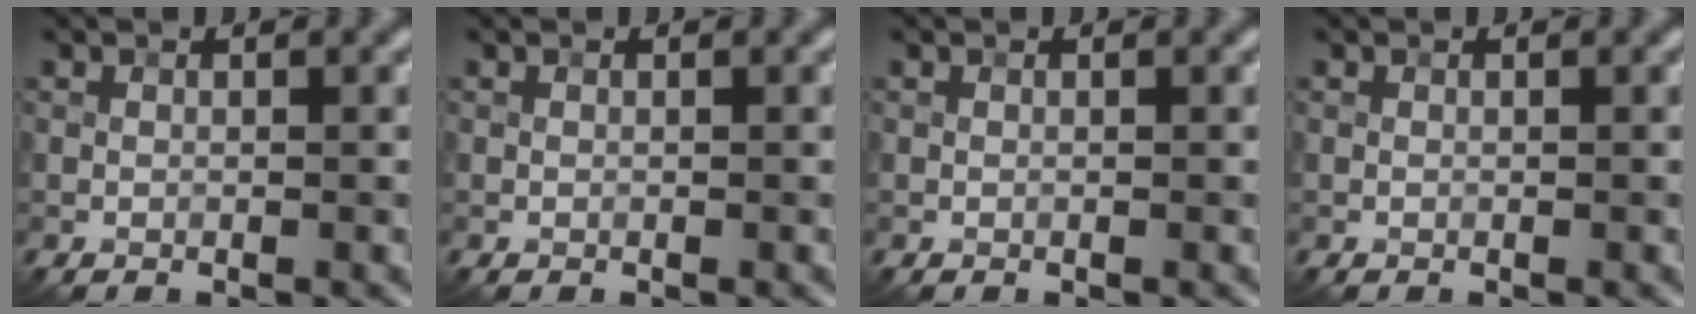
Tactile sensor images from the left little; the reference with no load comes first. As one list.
[{"total": 0.0}, {"total": 0.0}, {"total": 0.0}]